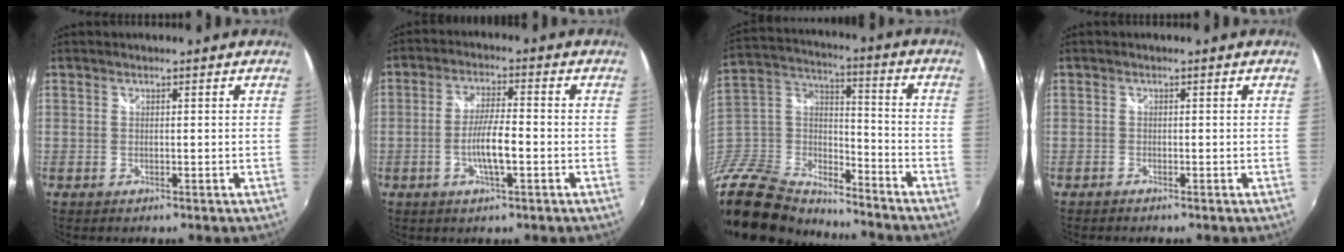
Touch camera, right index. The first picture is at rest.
{"total": 6.2, "force": [-2.0, 1.0, 5.8], "torque": [-0.110, -0.002, -0.036]}
{"total": 21.8, "force": [-17.3, 10.1, 8.7], "torque": [-0.227, 0.018, -0.318]}
{"total": 0.8, "force": [-0.7, 0.2, 0.1], "torque": [-0.006, -0.002, -0.016]}